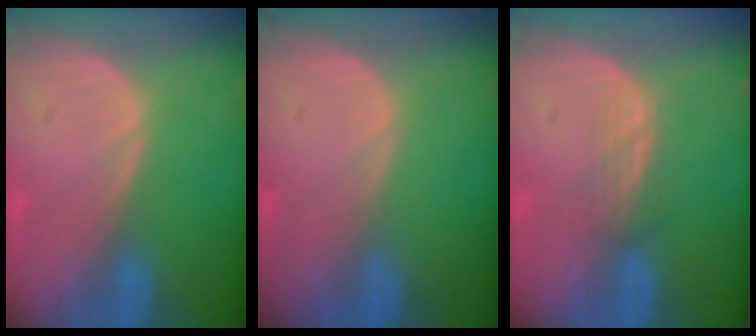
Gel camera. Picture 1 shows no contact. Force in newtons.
{"total": 0.0}
{"total": 2.4, "press": 2.3, "slide": 0.5}